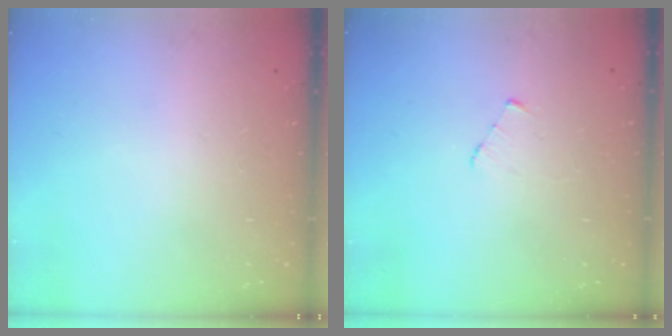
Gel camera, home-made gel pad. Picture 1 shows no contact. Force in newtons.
{"total": 2.7, "press": 2.7, "slide": 0.3}